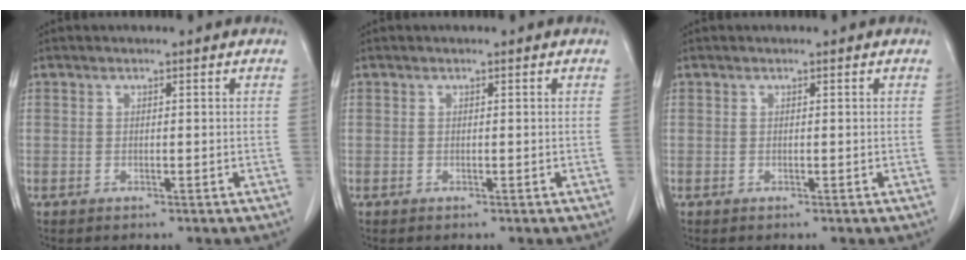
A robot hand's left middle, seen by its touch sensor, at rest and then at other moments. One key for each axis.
{"total": 0.0}
{"total": 0.0}